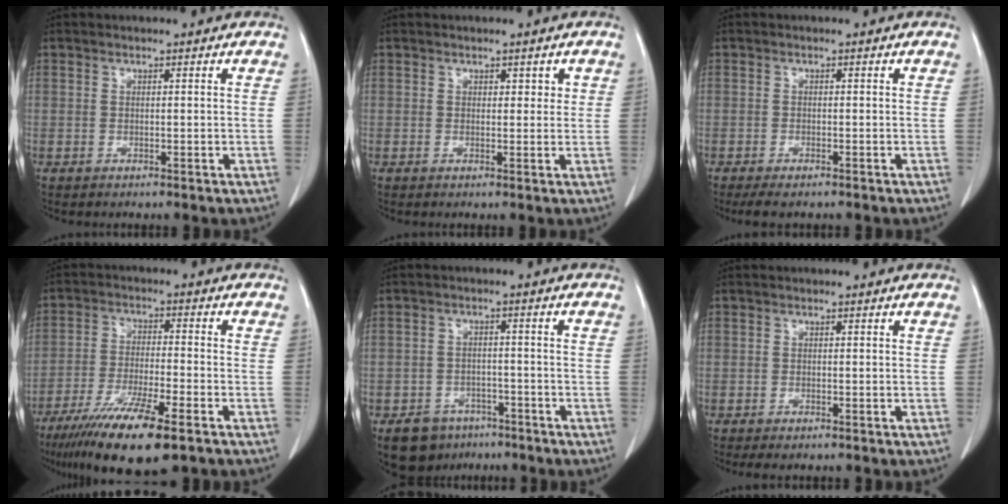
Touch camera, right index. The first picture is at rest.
{"total": 0.9, "force": [0.4, 0.6, 0.6], "torque": [-0.004, 0.002, 0.005]}
{"total": 3.3, "force": [-2.6, 0.9, 1.8], "torque": [-0.030, -0.008, -0.038]}
{"total": 13.8, "force": [-9.0, 1.8, 10.4], "torque": [-0.192, -0.036, -0.154]}
{"total": 6.7, "force": [-4.8, 4.5, 1.6], "torque": [-0.022, 0.007, -0.069]}
{"total": 1.8, "force": [-1.4, 0.5, 0.9], "torque": [-0.014, -0.004, -0.018]}